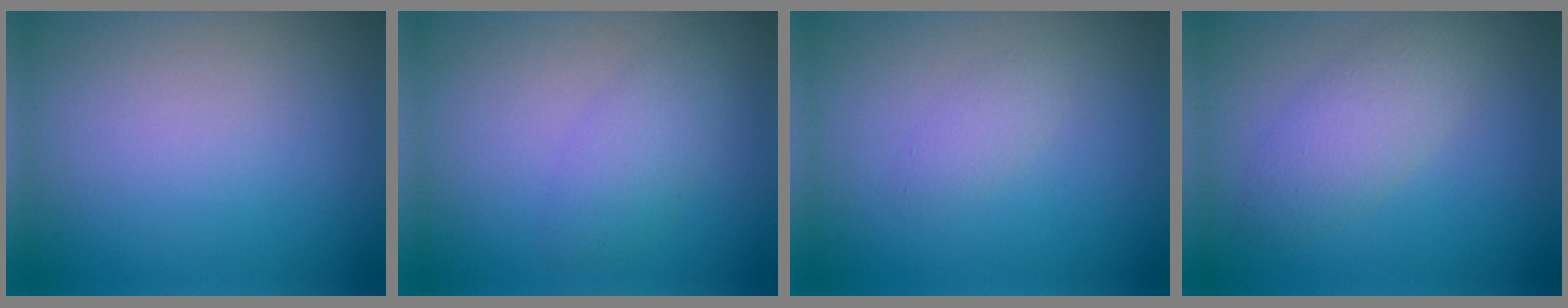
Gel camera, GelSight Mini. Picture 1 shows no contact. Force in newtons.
{"total": 2.5, "press": 2.5, "slide": 0.1}
{"total": 1.1, "press": 1.1, "slide": 0.1}
{"total": 3.3, "press": 3.3, "slide": 0.1}